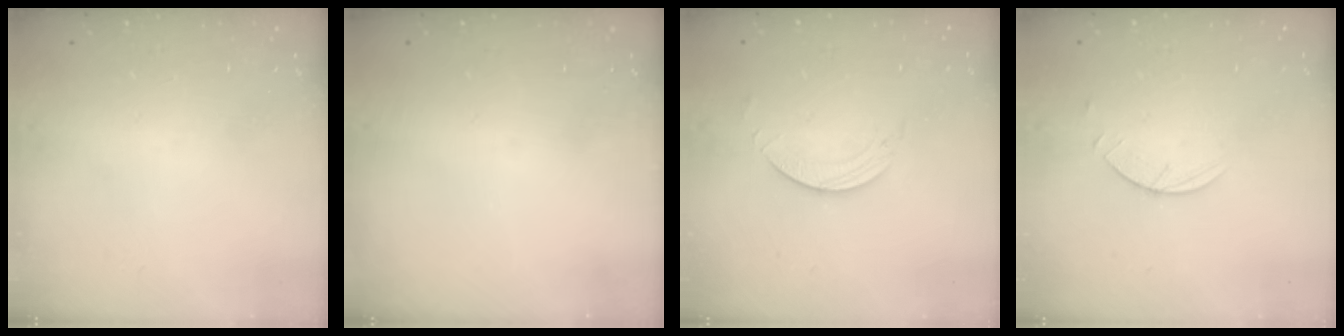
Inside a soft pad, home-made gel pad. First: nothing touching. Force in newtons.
{"total": 0.0}
{"total": 2.0, "press": 2.0, "slide": 0.2}
{"total": 2.9, "press": 2.8, "slide": 0.3}